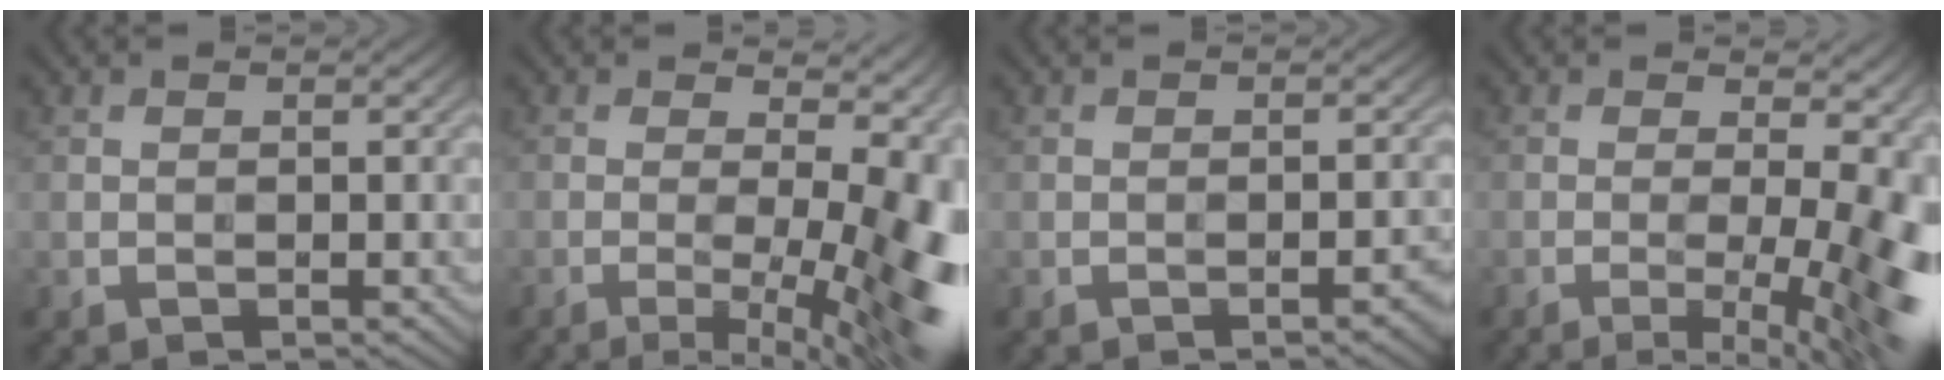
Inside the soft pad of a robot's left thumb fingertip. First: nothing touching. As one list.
[{"total": 14.6, "force": [-2.3, 4.6, 13.7], "torque": [-0.157, -0.001, -0.030]}, {"total": 1.7, "force": [-0.9, 0.2, 1.5], "torque": [-0.019, 0.006, -0.014]}, {"total": 13.0, "force": [-2.4, 4.0, 12.1], "torque": [-0.136, -0.003, -0.032]}]